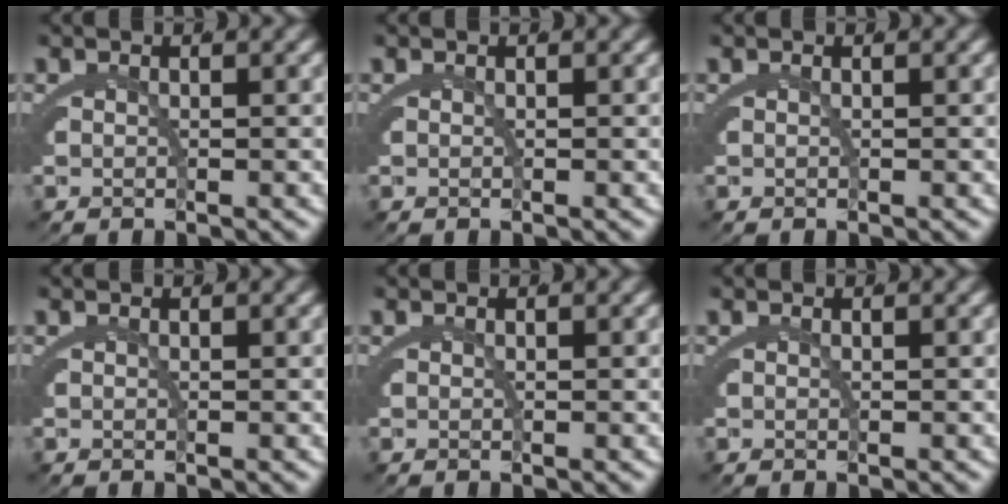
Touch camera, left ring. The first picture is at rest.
{"total": 0.0}
{"total": 0.0}
{"total": 0.0}
{"total": 0.0}
{"total": 0.0}